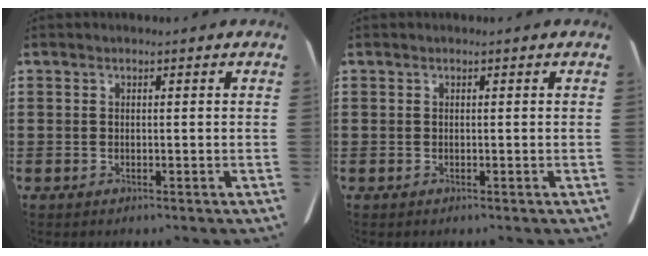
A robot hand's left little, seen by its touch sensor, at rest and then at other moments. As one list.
[{"total": 0.0}]